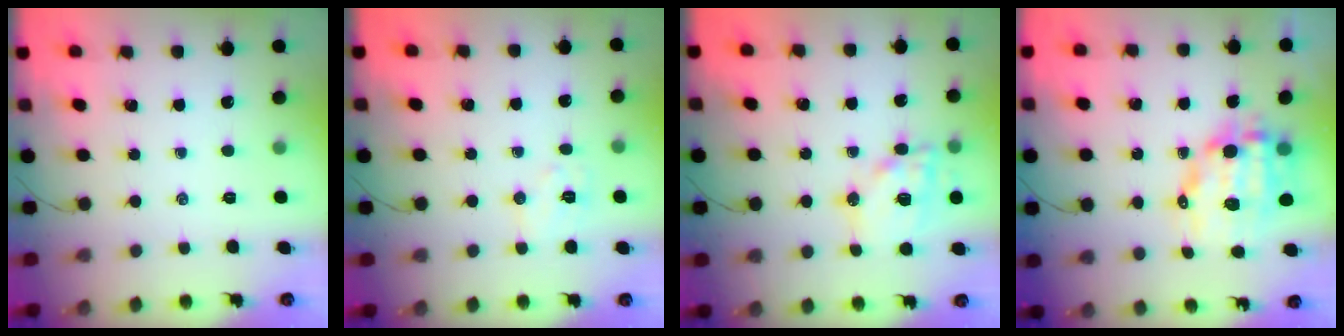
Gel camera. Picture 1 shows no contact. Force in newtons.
{"total": 5.6, "press": 5.5, "slide": 0.9}
{"total": 14.8, "press": 14.5, "slide": 2.9}
{"total": 11.9, "press": 11.6, "slide": 2.7}